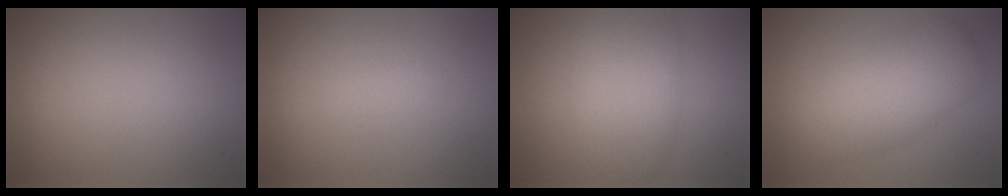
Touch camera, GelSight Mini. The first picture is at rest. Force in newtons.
{"total": 0.5, "press": 0.5, "slide": 0.0}
{"total": 5.8, "press": 5.8, "slide": 0.3}
{"total": 5.6, "press": 5.6, "slide": 0.2}